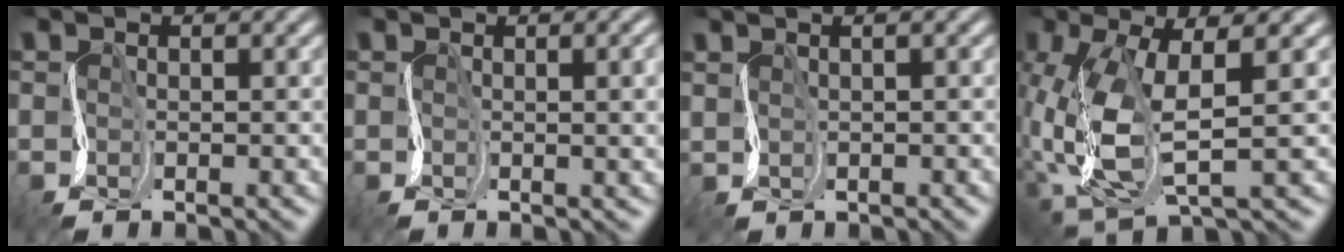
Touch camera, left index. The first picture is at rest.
{"total": 5.1, "force": [0.3, 2.3, 4.5], "torque": [-0.032, 0.005, 0.005]}
{"total": 1.6, "force": [1.5, 0.5, 0.3], "torque": [0.004, 0.008, 0.018]}
{"total": 7.5, "force": [-0.3, 2.9, 6.9], "torque": [-0.165, 0.002, -0.001]}